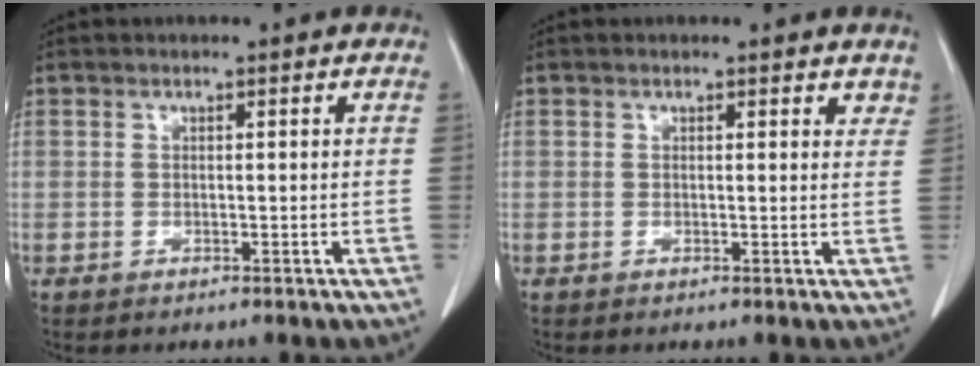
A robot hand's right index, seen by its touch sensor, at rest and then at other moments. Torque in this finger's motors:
{"motor_torque": [0.02, 0.00, 0.00, 0.00]}